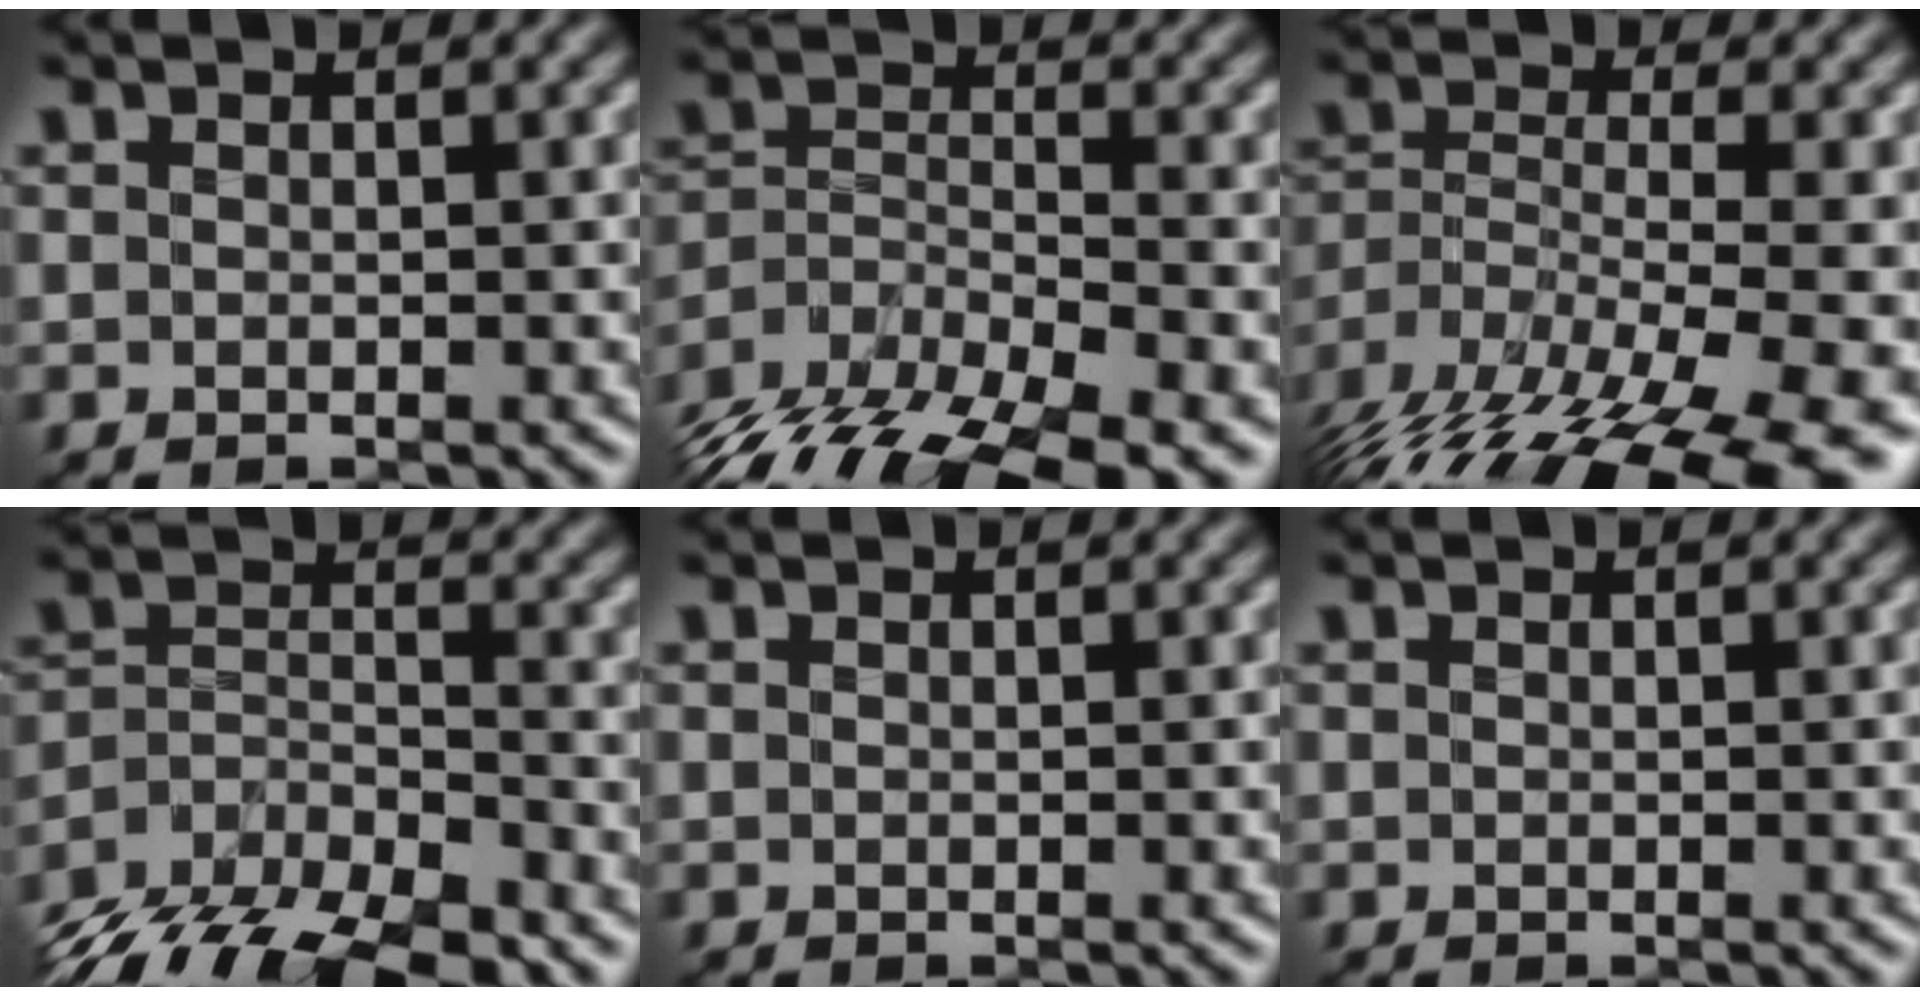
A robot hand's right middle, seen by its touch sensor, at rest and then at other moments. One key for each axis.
{"total": 13.3, "fx": -10.2, "fy": 4.9, "fz": 7.0, "tx": -0.137, "ty": -0.023, "tz": -0.164}
{"total": 17.4, "fx": -11.9, "fy": 5.8, "fz": 11.3, "tx": -0.232, "ty": -0.040, "tz": -0.178}
{"total": 12.6, "fx": -10.4, "fy": 4.8, "fz": 5.1, "tx": -0.089, "ty": -0.010, "tz": -0.164}
{"total": 0.0}
{"total": 0.0}